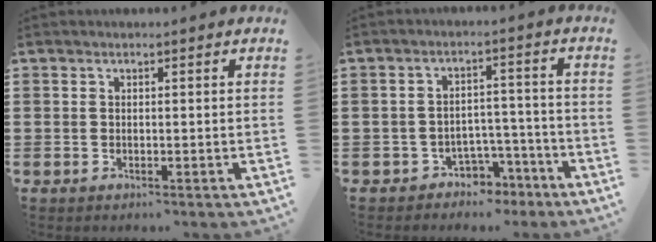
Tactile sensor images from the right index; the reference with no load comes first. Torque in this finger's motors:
{"motor_torque": [0.74, 1.11, -0.06, -0.13]}